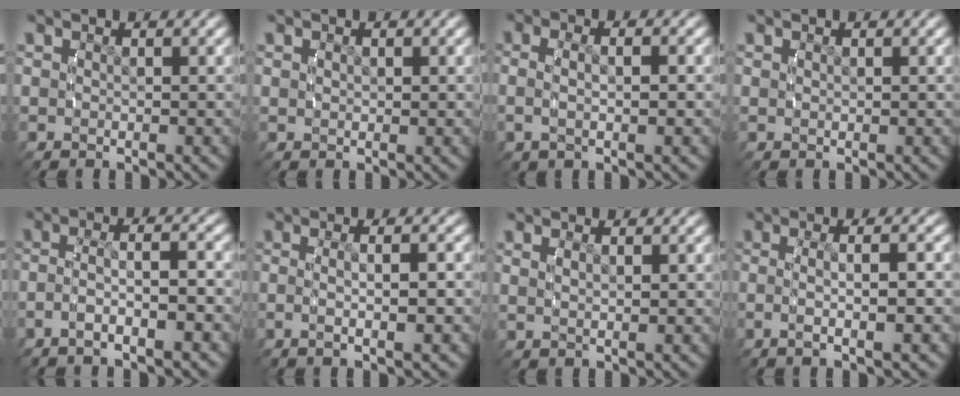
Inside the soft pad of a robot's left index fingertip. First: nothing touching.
{"total": 0.5, "force": [0.4, 0.0, 0.4], "torque": [-0.008, -0.004, 0.010]}
{"total": 2.9, "force": [0.0, 1.0, 2.8], "torque": [-0.054, 0.000, 0.002]}
{"total": 0.0}
{"total": 4.1, "force": [-2.1, 1.1, 3.4], "torque": [-0.066, -0.002, -0.033]}
{"total": 3.2, "force": [-0.7, 0.2, 3.1], "torque": [-0.062, -0.001, -0.011]}
{"total": 1.2, "force": [0.5, 0.1, 1.1], "torque": [-0.016, 0.002, 0.011]}
{"total": 3.7, "force": [-0.8, 0.4, 3.6], "torque": [-0.073, -0.001, -0.012]}